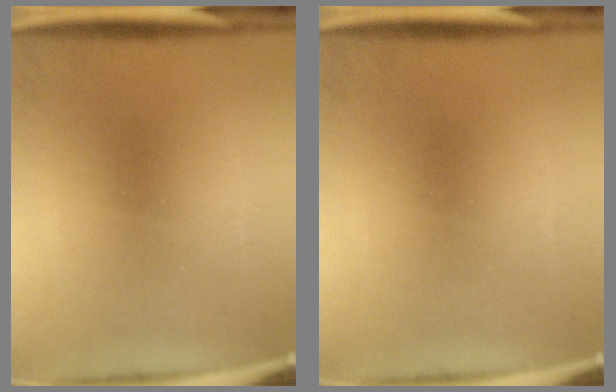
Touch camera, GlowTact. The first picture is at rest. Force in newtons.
{"total": 0.0}